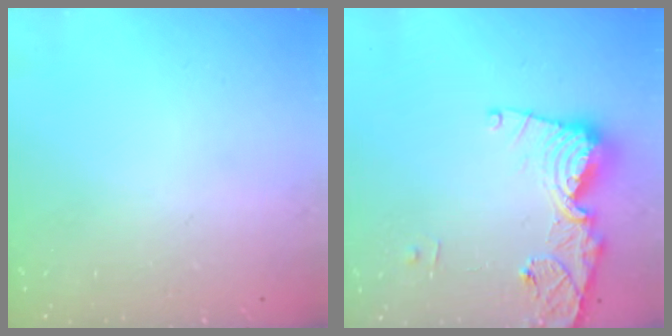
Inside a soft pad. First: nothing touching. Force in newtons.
{"total": 14.4, "press": 14.4, "slide": 1.4}